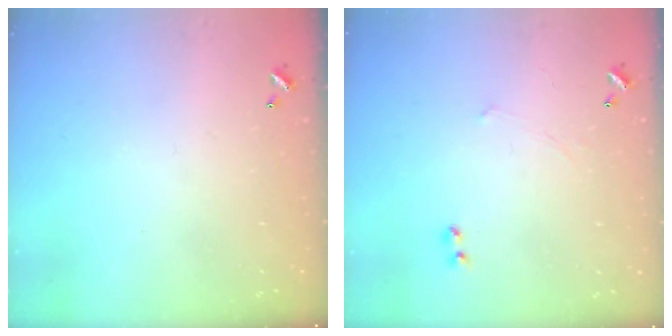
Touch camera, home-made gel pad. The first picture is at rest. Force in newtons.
{"total": 3.1, "press": 3.0, "slide": 0.5}